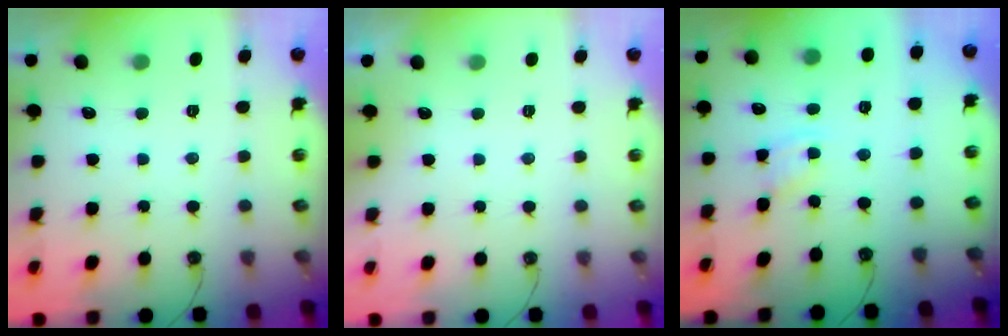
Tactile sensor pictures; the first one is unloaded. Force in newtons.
{"total": 0.0}
{"total": 2.9, "press": 2.9, "slide": 0.4}